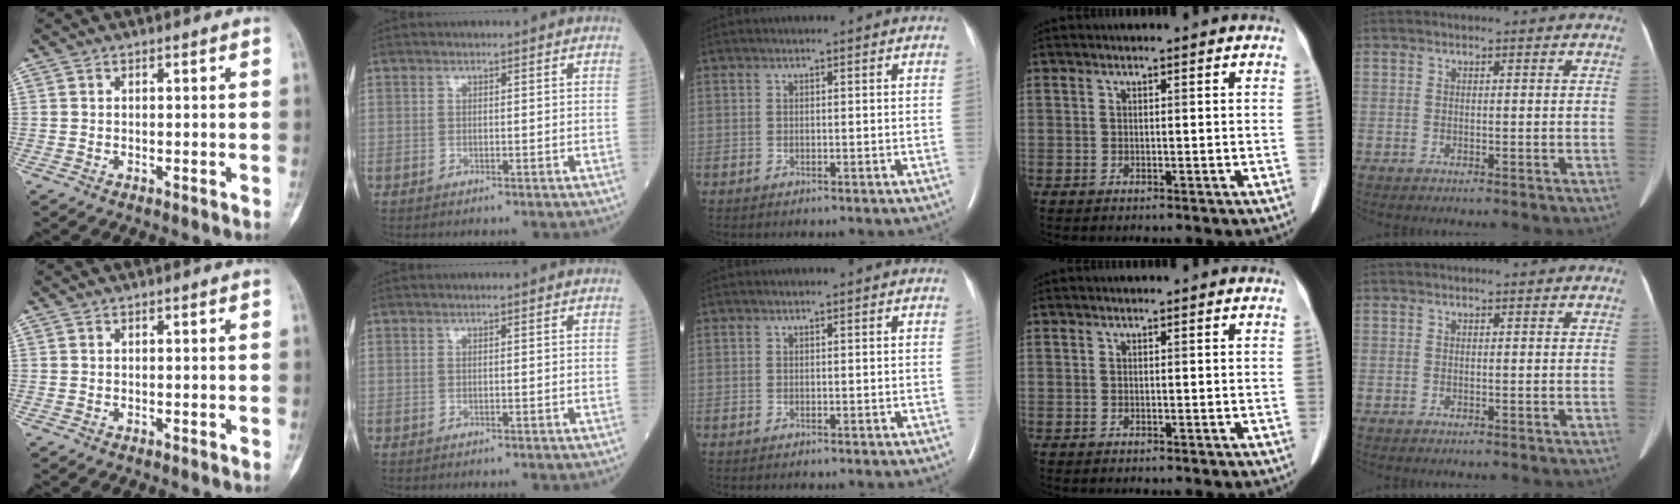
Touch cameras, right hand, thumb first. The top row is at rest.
{}